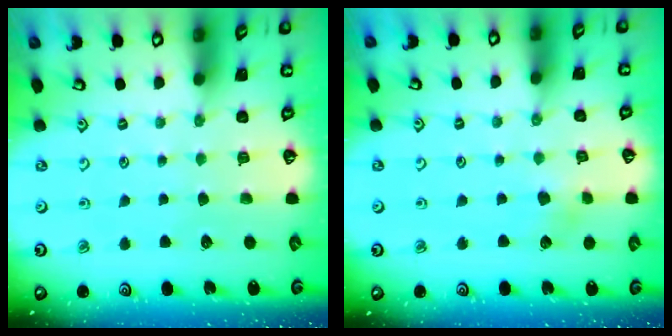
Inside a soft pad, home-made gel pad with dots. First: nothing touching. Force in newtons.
{"total": 3.9, "press": 3.9, "slide": 0.4}